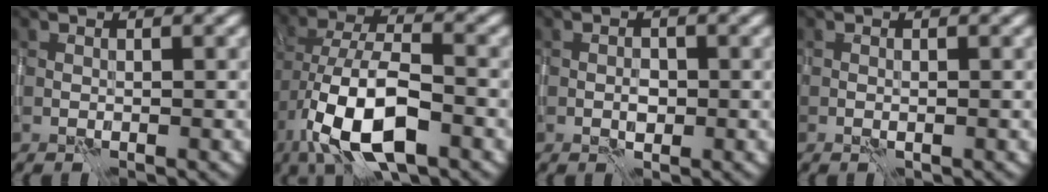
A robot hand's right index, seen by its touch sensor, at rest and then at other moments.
{"total": 10.6, "force": [-4.8, 4.4, 8.4], "torque": [-0.165, -0.002, -0.090]}
{"total": 1.2, "force": [-0.4, 0.8, 0.8], "torque": [-0.014, -0.001, -0.008]}
{"total": 0.0}